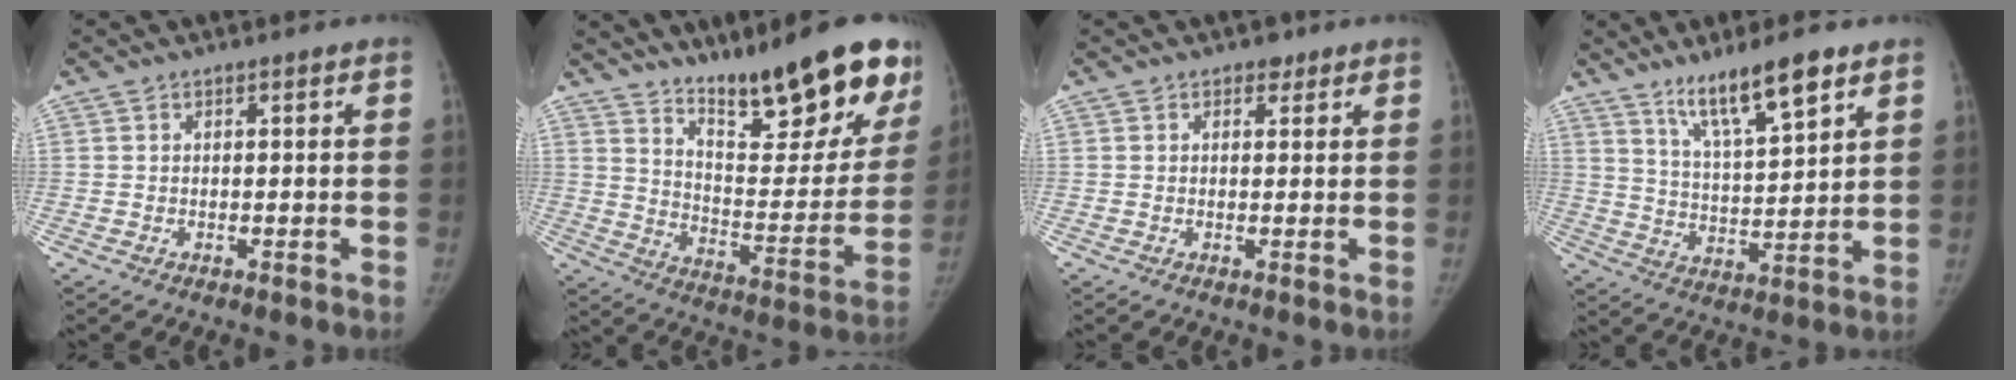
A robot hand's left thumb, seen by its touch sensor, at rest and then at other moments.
{"total": 23.4, "force": [16.3, 5.9, 15.7], "torque": [-0.185, -0.099, 0.250]}
{"total": 1.6, "force": [1.0, 1.2, 0.5], "torque": [0.006, -0.005, 0.009]}
{"total": 11.9, "force": [8.0, 2.2, 8.6], "torque": [-0.142, -0.045, 0.147]}